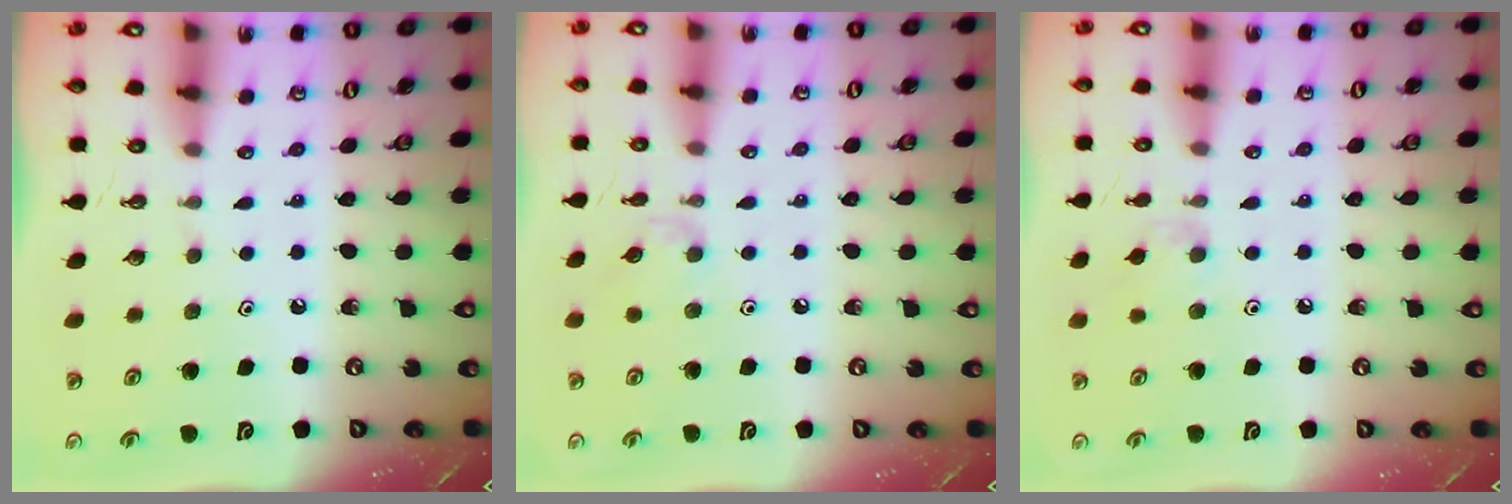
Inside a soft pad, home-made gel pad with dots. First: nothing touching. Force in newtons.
{"total": 5.6, "press": 5.6, "slide": 0.6}
{"total": 6.8, "press": 6.7, "slide": 0.8}